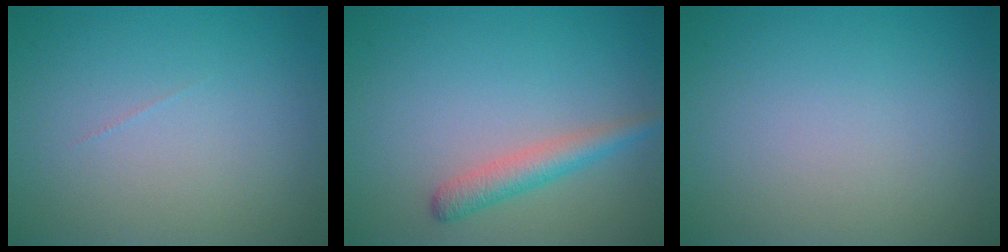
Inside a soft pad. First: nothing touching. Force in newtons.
{"total": 2.6, "press": 2.6, "slide": 0.0}
{"total": 0.0}